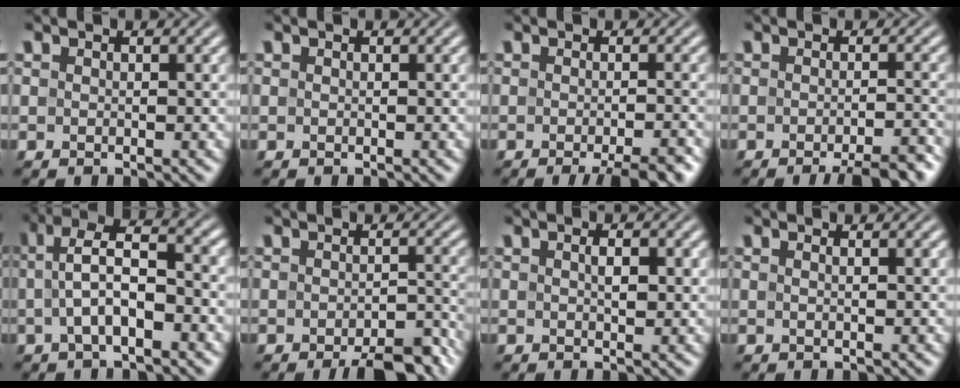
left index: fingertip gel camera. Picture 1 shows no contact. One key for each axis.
{"total": 0.0}
{"total": 4.2, "fx": -2.6, "fy": 0.7, "fz": 3.2, "tx": -0.035, "ty": -0.001, "tz": -0.038}
{"total": 4.5, "fx": -3.0, "fy": 0.8, "fz": 3.2, "tx": -0.036, "ty": 0.000, "tz": -0.043}
{"total": 5.3, "fx": -0.6, "fy": 1.9, "fz": 4.9, "tx": -0.096, "ty": 0.016, "tz": -0.015}
{"total": 5.2, "fx": -3.7, "fy": 1.5, "fz": 3.3, "tx": -0.040, "ty": 0.002, "tz": -0.047}
{"total": 1.8, "fx": 0.3, "fy": 0.8, "fz": 1.5, "tx": -0.026, "ty": 0.001, "tz": 0.005}
{"total": 1.5, "fx": 0.5, "fy": 0.4, "fz": 1.3, "tx": -0.014, "ty": -0.004, "tz": -0.001}